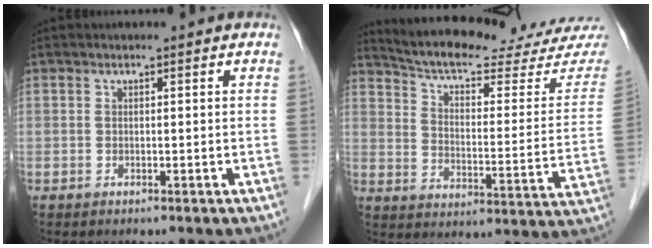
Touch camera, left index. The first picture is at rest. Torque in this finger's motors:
{"motor_torque": [0.72, -1.26, 0.04, 0.01]}